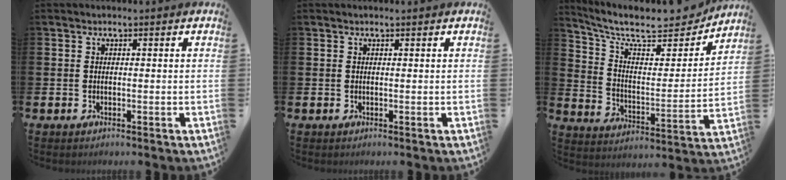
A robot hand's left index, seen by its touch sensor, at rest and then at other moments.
{"total": 0.0}
{"total": 10.0, "force": [8.8, 2.9, 3.8], "torque": [-0.098, -0.066, 0.148]}